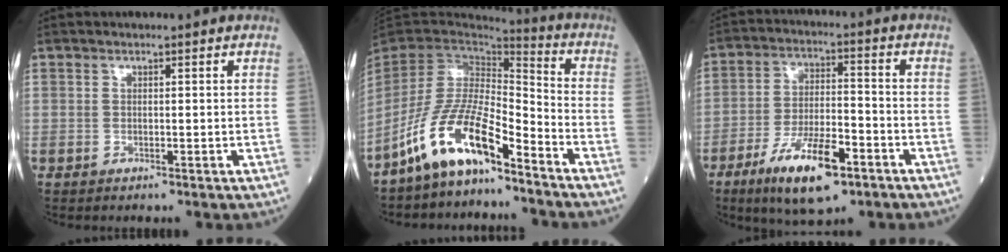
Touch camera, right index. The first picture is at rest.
{"total": 14.3, "force": [-10.1, 3.7, 9.4], "torque": [-0.202, 0.000, -0.194]}
{"total": 13.4, "force": [-7.6, 4.0, 10.3], "torque": [-0.194, -0.008, -0.128]}